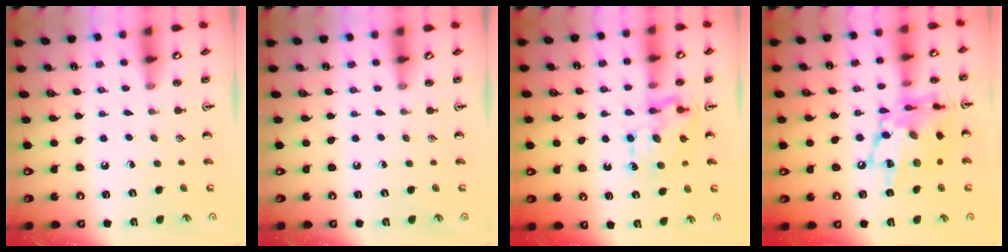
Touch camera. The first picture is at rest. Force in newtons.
{"total": 0.0}
{"total": 6.9, "press": 6.9, "slide": 0.6}
{"total": 18.1, "press": 18.0, "slide": 1.5}